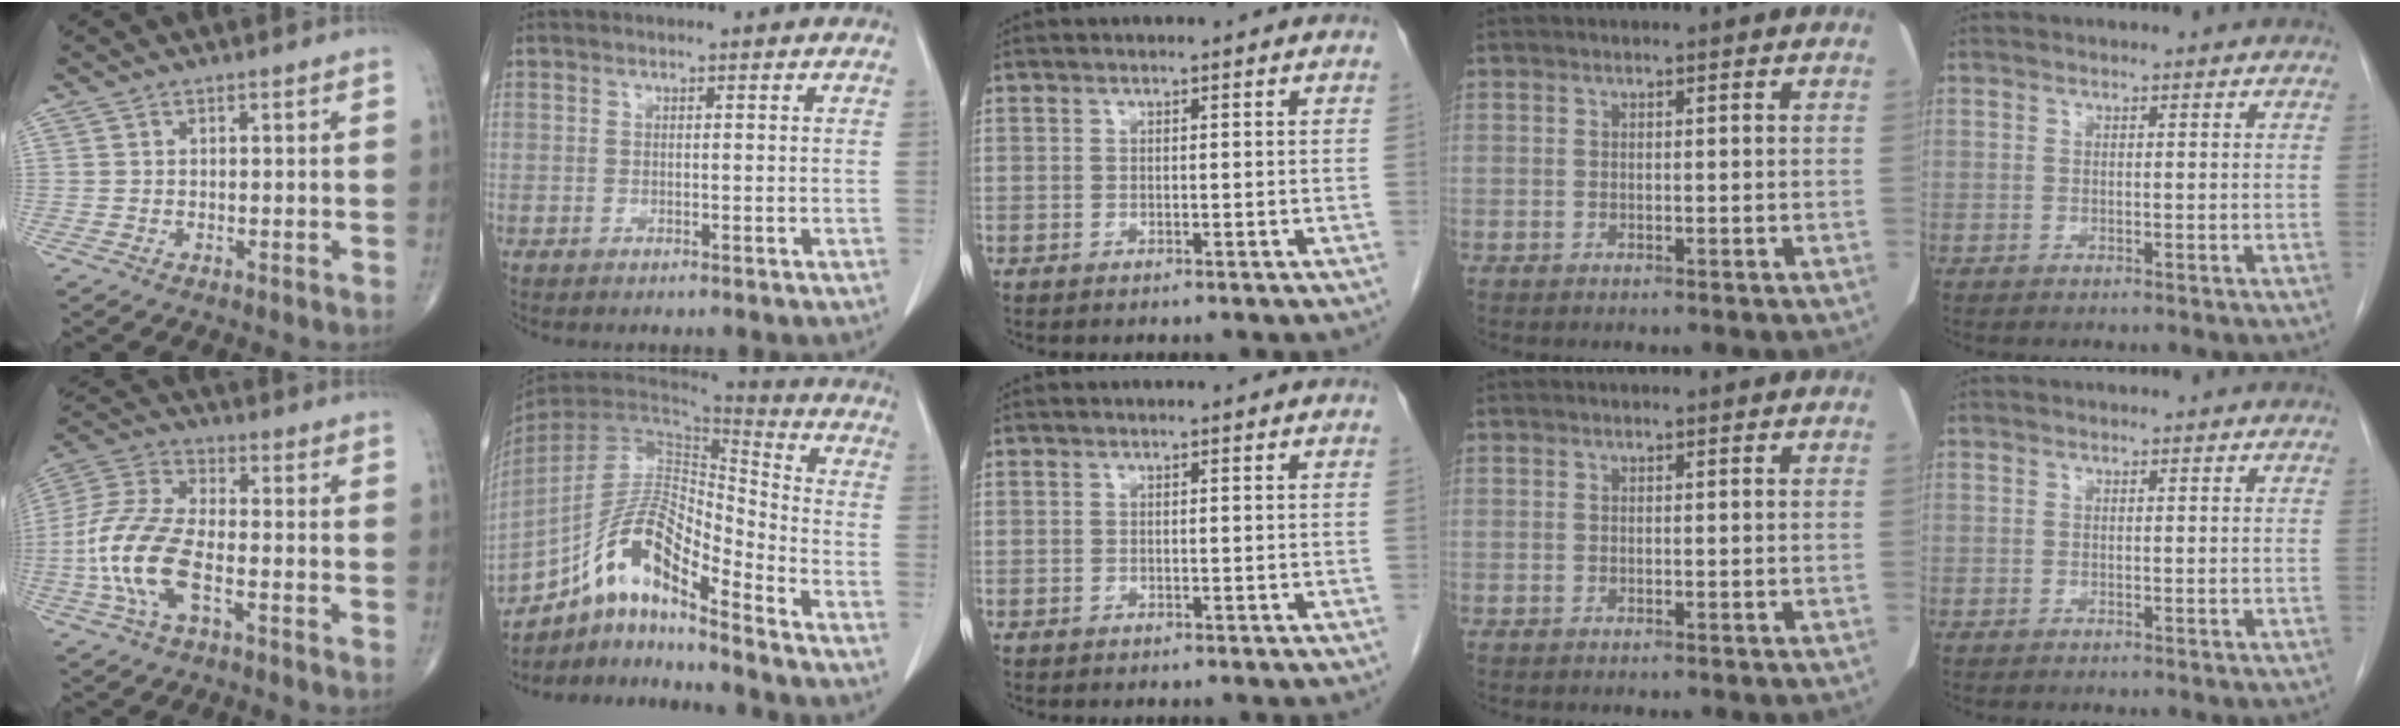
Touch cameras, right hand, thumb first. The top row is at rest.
{"thumb": {"total": 14.0, "force": [-3.9, 6.1, 11.9], "torque": [-0.269, 0.025, -0.080]}, "index": {"total": 14.9, "force": [-10.0, 3.0, 10.6], "torque": [-0.206, 0.018, -0.183]}}